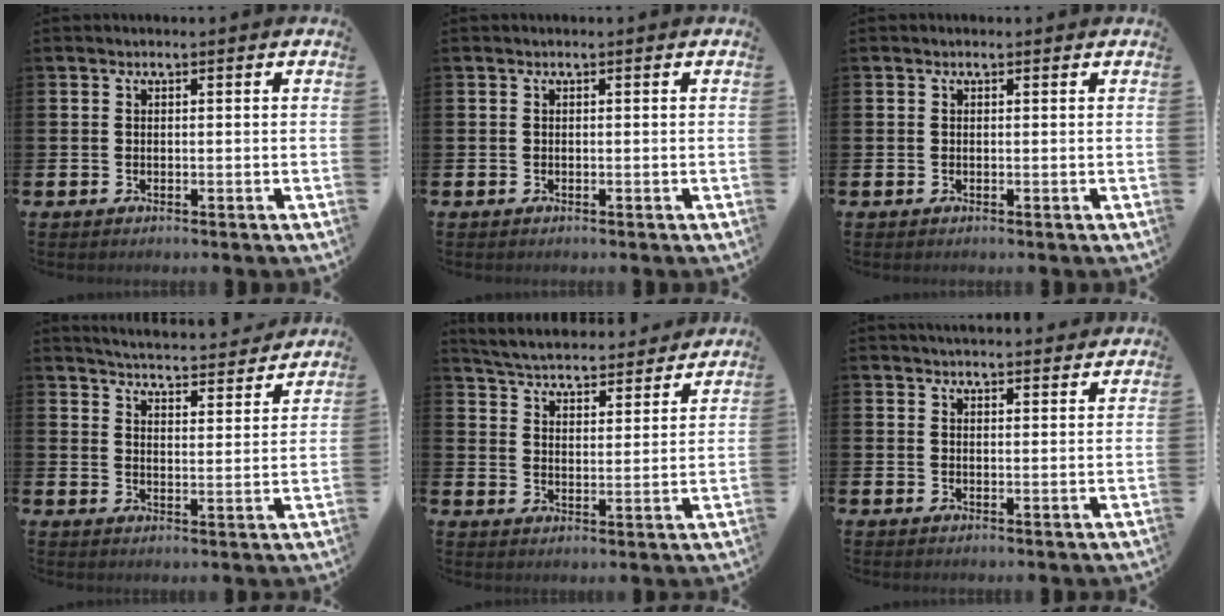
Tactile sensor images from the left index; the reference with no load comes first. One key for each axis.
{"total": 0.0}
{"total": 0.0}
{"total": 5.0, "fx": 5.0, "fy": 0.1, "fz": 0.6, "tx": -0.025, "ty": -0.045, "tz": 0.085}
{"total": 5.3, "fx": 5.3, "fy": 0.7, "fz": 0.5, "tx": -0.037, "ty": -0.043, "tz": 0.091}
{"total": 3.2, "fx": 3.1, "fy": 0.2, "fz": 0.2, "tx": -0.007, "ty": -0.017, "tz": 0.057}